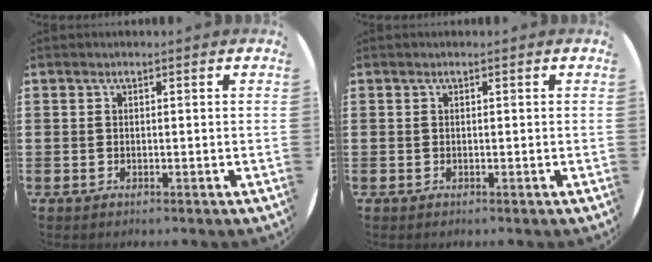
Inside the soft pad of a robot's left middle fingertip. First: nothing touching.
{"total": 0.0}